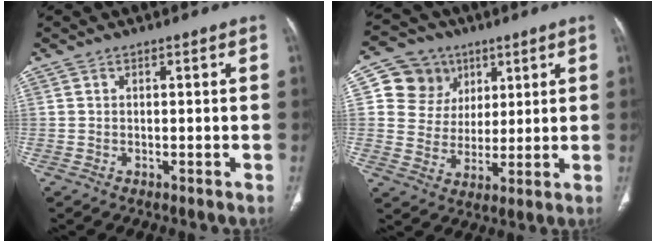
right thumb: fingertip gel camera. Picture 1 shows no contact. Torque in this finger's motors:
{"motor_torque": [0.09, 0.75, 0.10, -0.27, -0.08]}